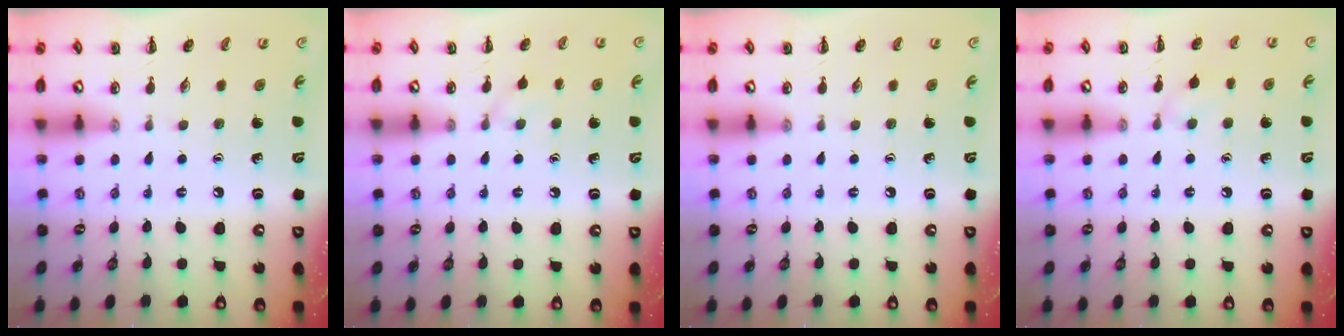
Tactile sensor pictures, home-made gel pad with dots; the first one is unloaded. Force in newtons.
{"total": 5.6, "press": 5.4, "slide": 1.7}
{"total": 0.0}
{"total": 6.2, "press": 5.8, "slide": 2.1}